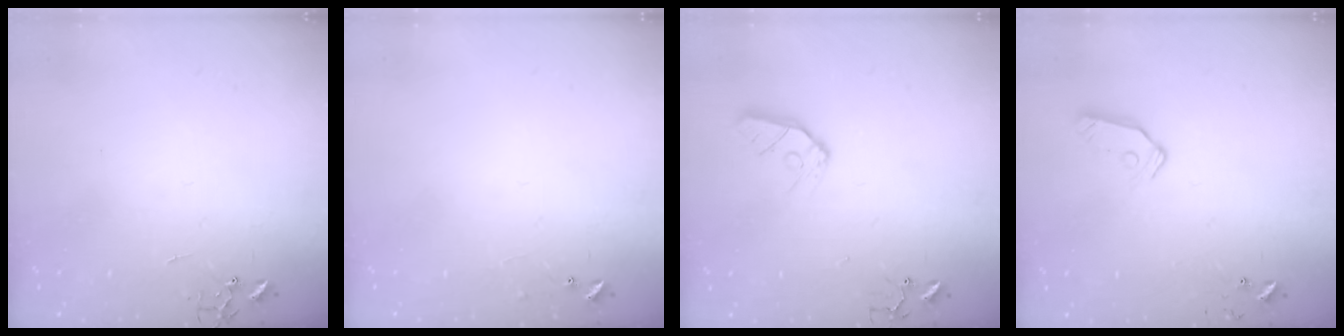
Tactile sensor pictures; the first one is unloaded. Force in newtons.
{"total": 6.4, "press": 6.3, "slide": 0.5}
{"total": 9.2, "press": 9.2, "slide": 0.8}
{"total": 8.1, "press": 8.1, "slide": 0.7}